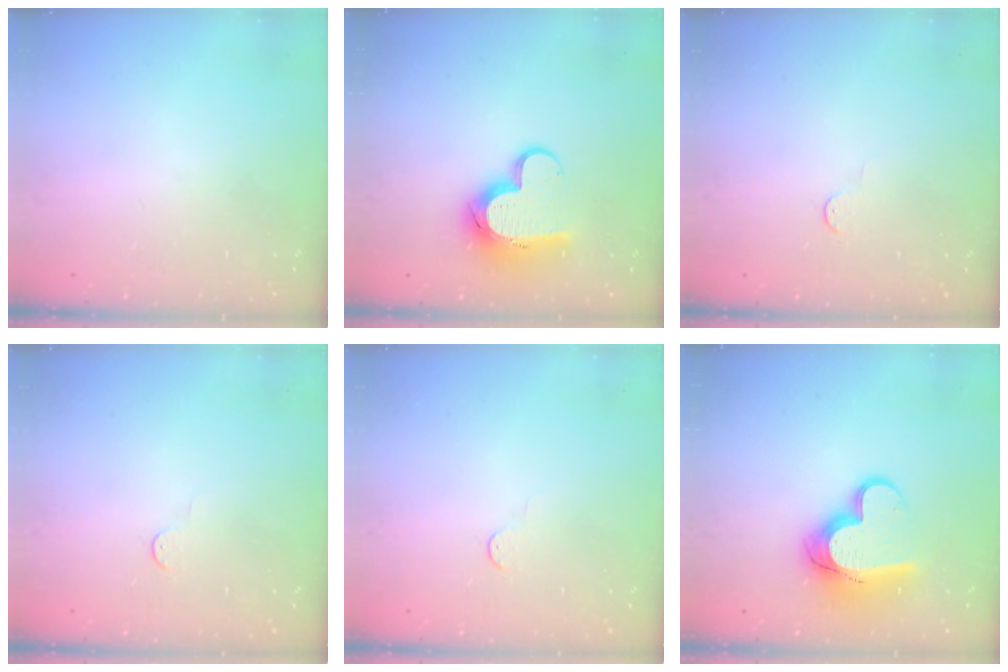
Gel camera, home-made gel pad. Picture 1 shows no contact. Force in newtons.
{"total": 13.1, "press": 13.0, "slide": 1.3}
{"total": 2.8, "press": 2.8, "slide": 0.4}
{"total": 2.8, "press": 2.8, "slide": 0.4}
{"total": 2.8, "press": 2.8, "slide": 0.4}
{"total": 14.5, "press": 14.5, "slide": 1.2}